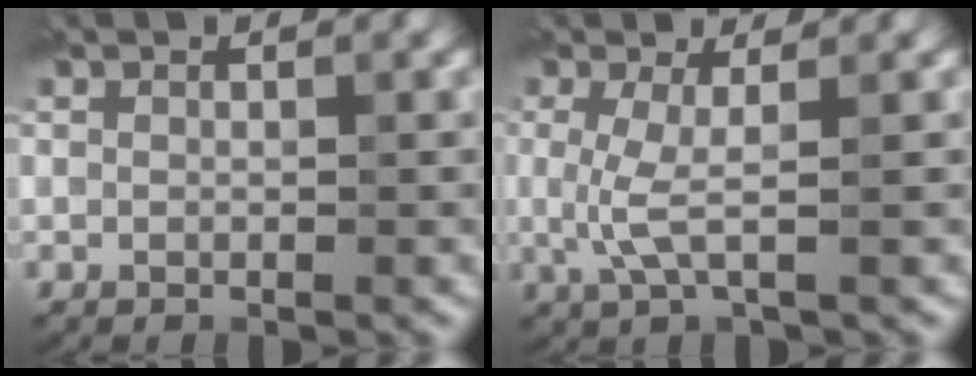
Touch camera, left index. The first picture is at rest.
{"total": 2.8, "force": [0.0, 0.6, 2.7], "torque": [-0.065, -0.004, 0.000]}